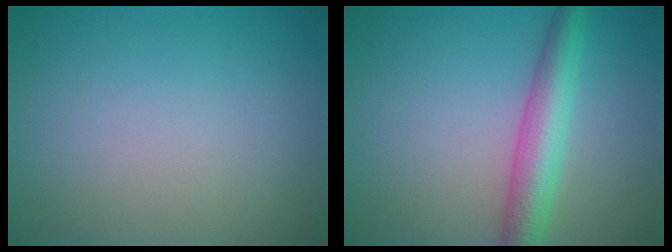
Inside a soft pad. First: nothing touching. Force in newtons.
{"total": 4.7, "press": 4.7, "slide": 0.1}